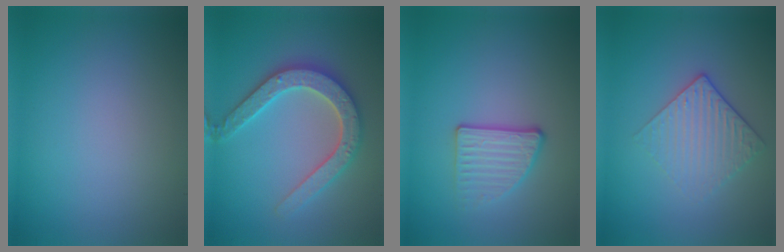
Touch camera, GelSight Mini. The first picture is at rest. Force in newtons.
{"total": 5.3, "press": 5.2, "slide": 0.9}
{"total": 2.8, "press": 2.3, "slide": 1.5}
{"total": 3.0, "press": 2.6, "slide": 1.6}